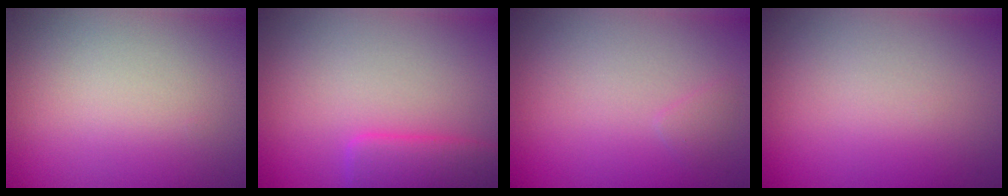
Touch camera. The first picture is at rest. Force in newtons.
{"total": 4.0, "press": 4.0, "slide": 0.1}
{"total": 0.7, "press": 0.7, "slide": 0.1}
{"total": 0.0}